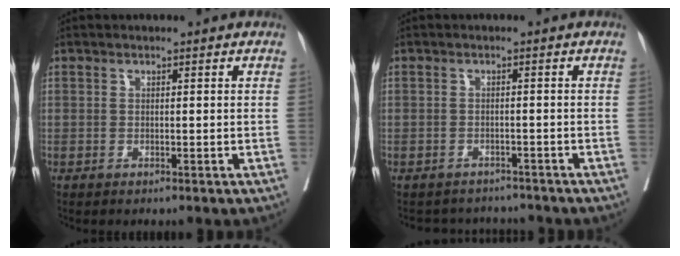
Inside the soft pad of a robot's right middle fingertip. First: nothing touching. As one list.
[{"total": 5.1, "force": [-4.9, 1.4, -0.4], "torque": [0.009, 0.010, -0.063]}]